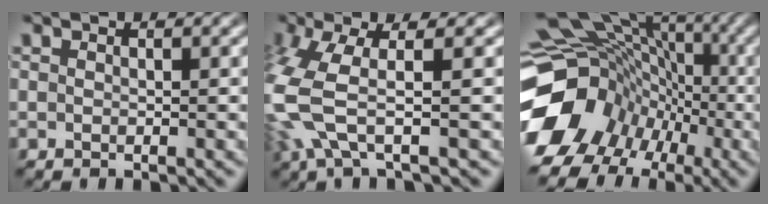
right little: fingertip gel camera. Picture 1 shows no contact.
{"total": 6.7, "force": [0.4, 3.6, 5.7], "torque": [-0.152, -0.010, 0.008]}
{"total": 17.8, "force": [-2.0, 14.6, 9.9], "torque": [-0.177, -0.050, -0.026]}